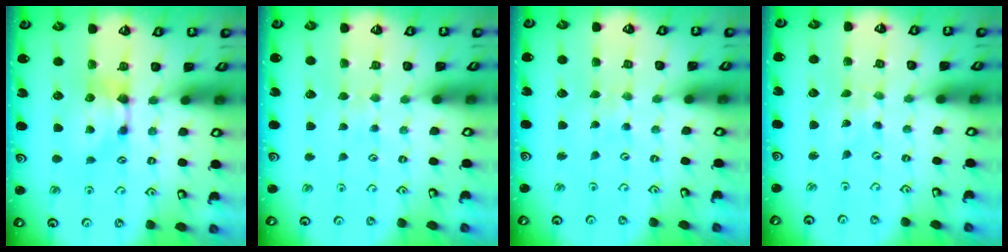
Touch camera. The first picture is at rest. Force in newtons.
{"total": 3.8, "press": 3.8, "slide": 0.4}
{"total": 5.1, "press": 5.1, "slide": 0.2}
{"total": 6.9, "press": 6.9, "slide": 0.5}